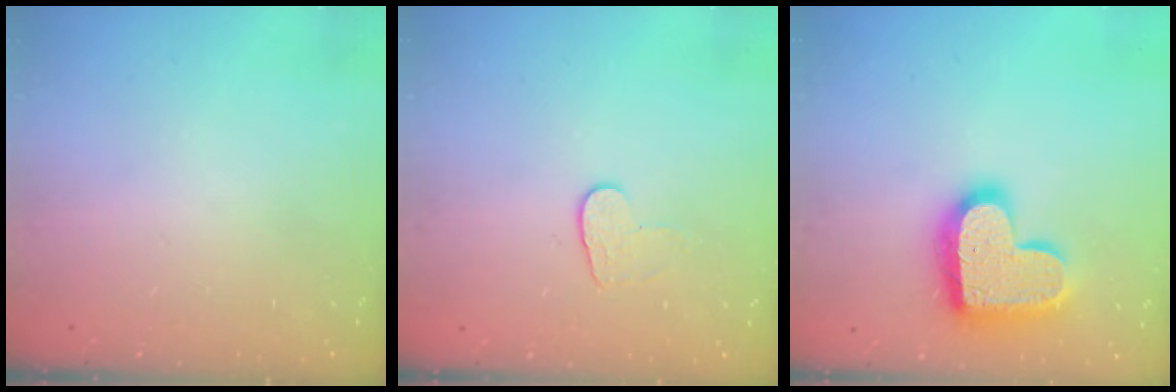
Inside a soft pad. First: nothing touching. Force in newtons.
{"total": 5.3, "press": 5.3, "slide": 0.5}
{"total": 19.0, "press": 19.0, "slide": 1.1}